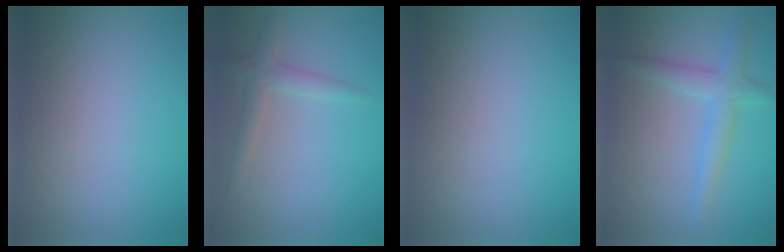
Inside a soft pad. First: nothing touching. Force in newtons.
{"total": 2.1, "press": 2.1, "slide": 0.1}
{"total": 0.0}
{"total": 2.9, "press": 2.9, "slide": 0.1}